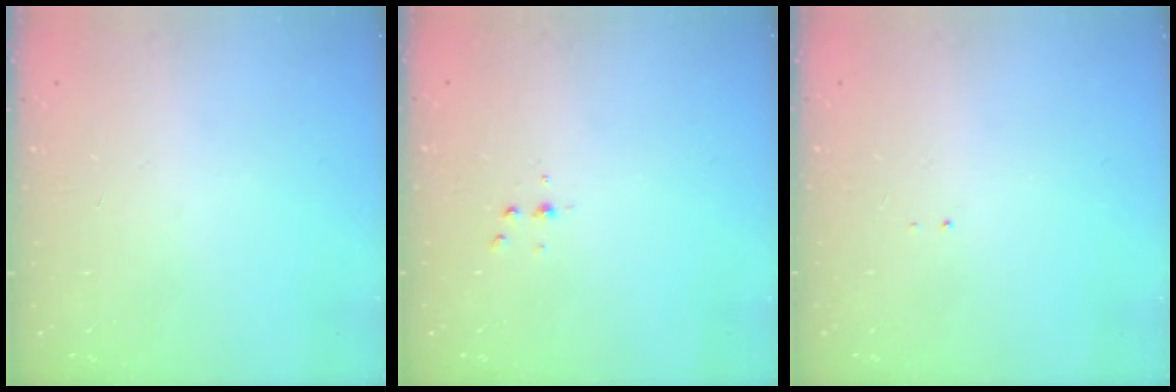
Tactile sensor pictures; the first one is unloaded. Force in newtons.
{"total": 2.8, "press": 2.8, "slide": 0.4}
{"total": 0.6, "press": 0.6, "slide": 0.1}